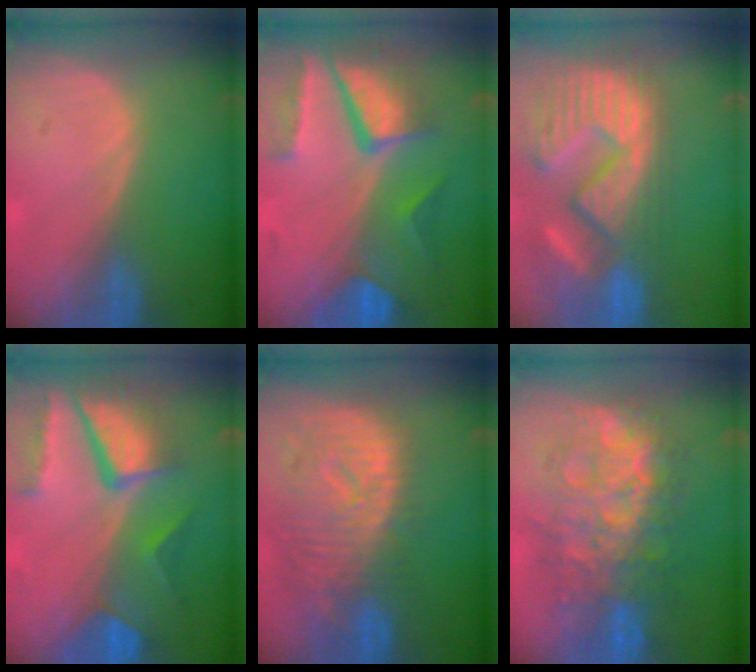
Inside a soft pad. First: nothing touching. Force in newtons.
{"total": 10.4, "press": 8.8, "slide": 5.5}
{"total": 15.1, "press": 12.4, "slide": 8.6}
{"total": 11.0, "press": 9.0, "slide": 6.3}
{"total": 12.0, "press": 10.4, "slide": 6.0}
{"total": 11.8, "press": 11.8, "slide": 1.2}